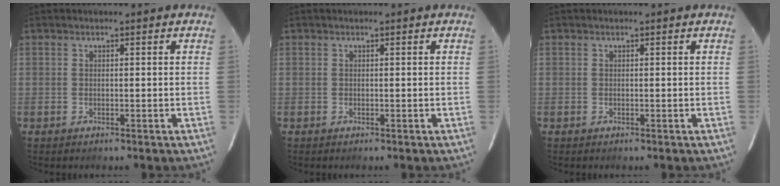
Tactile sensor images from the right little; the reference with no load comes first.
{"total": 0.0}
{"total": 0.0}